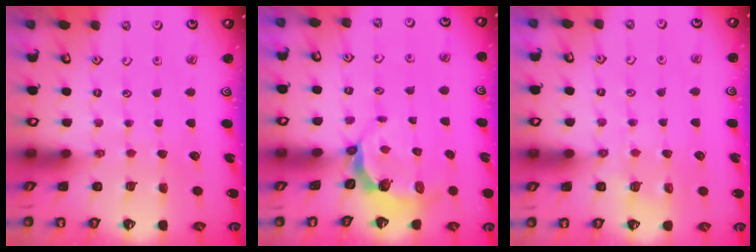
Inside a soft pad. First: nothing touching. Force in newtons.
{"total": 4.7, "press": 3.7, "slide": 2.9}
{"total": 5.6, "press": 5.5, "slide": 0.8}